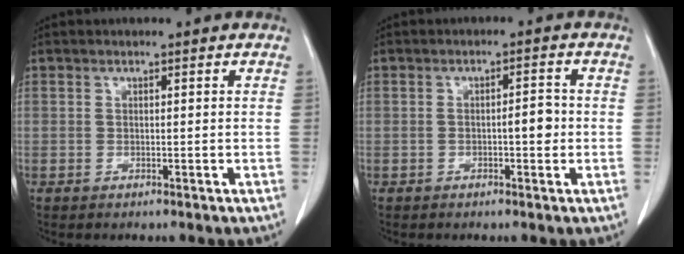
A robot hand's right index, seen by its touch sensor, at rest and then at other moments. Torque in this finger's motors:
{"motor_torque": [0.39, -0.22, 0.23, 0.03]}